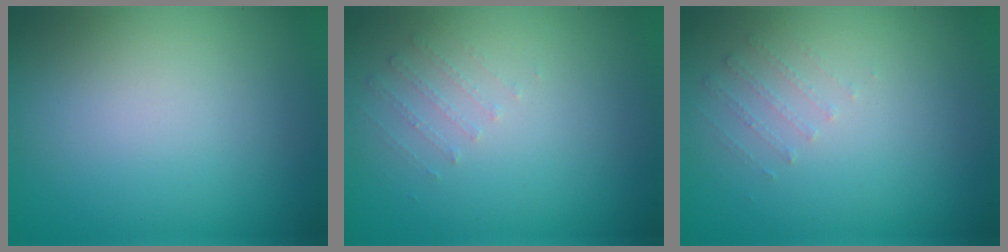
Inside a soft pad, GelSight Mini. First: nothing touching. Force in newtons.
{"total": 0.6, "press": 0.5, "slide": 0.4}
{"total": 0.6, "press": 0.5, "slide": 0.4}